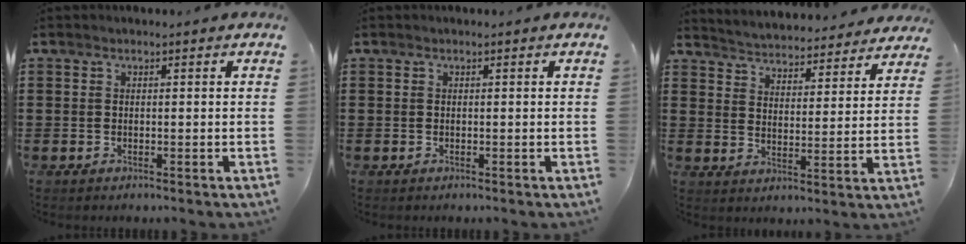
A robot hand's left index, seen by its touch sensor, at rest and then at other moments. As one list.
[{"total": 0.0}, {"total": 3.9, "force": [3.9, -0.3, -0.2], "torque": [-0.021, -0.037, 0.062]}]